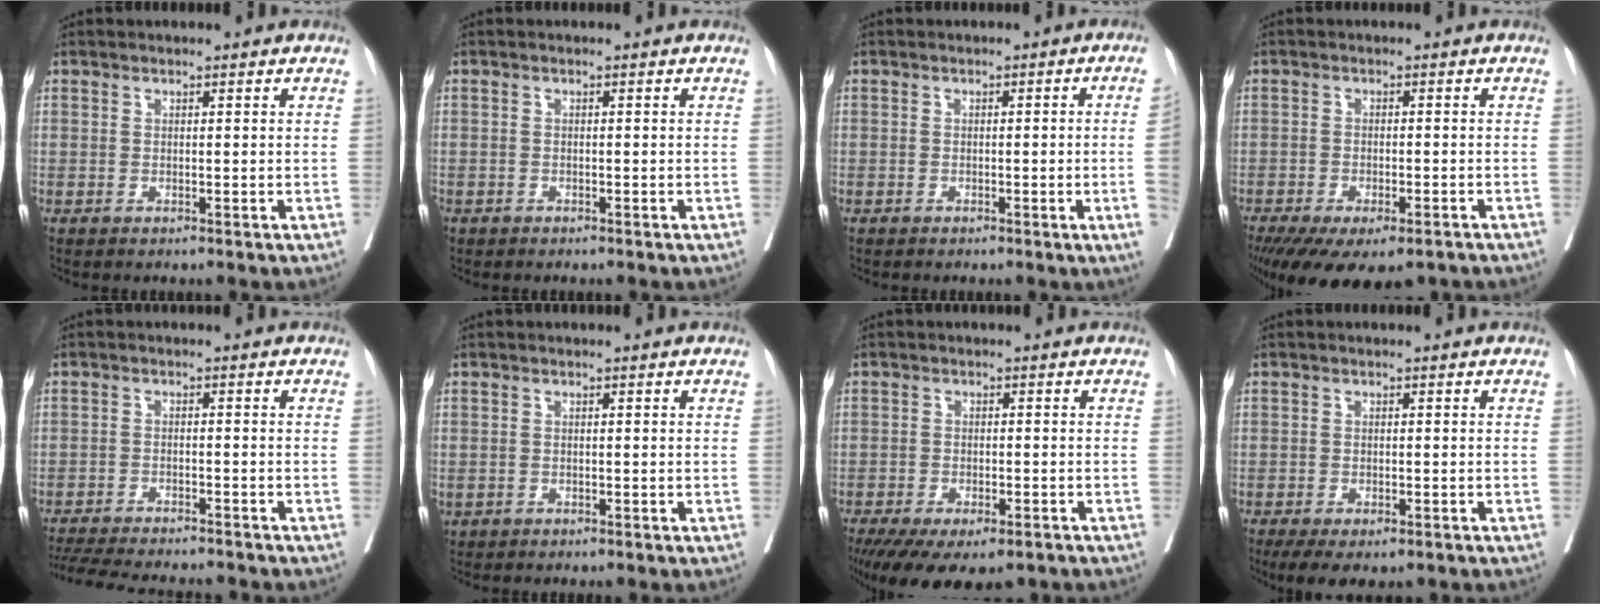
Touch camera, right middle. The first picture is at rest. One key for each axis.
{"total": 1.0, "fx": -0.7, "fy": 0.6, "fz": 0.2, "tx": -0.010, "ty": 0.001, "tz": -0.015}
{"total": 4.1, "fx": -0.9, "fy": -1.1, "fz": 3.9, "tx": -0.048, "ty": -0.001, "tz": -0.010}
{"total": 14.0, "fx": -10.0, "fy": 5.7, "fz": 8.0, "tx": -0.153, "ty": -0.027, "tz": -0.140}
{"total": 14.5, "fx": -13.2, "fy": 2.2, "fz": 5.5, "tx": -0.111, "ty": -0.019, "tz": -0.188}
{"total": 1.3, "fx": -0.7, "fy": 1.0, "fz": 0.5, "tx": -0.014, "ty": 0.001, "tz": -0.006}
{"total": 13.0, "fx": -9.3, "fy": 5.4, "fz": 7.3, "tx": -0.137, "ty": -0.021, "tz": -0.132}
{"total": 5.7, "fx": -4.0, "fy": 2.6, "fz": 3.2, "tx": -0.043, "ty": -0.008, "tz": -0.060}